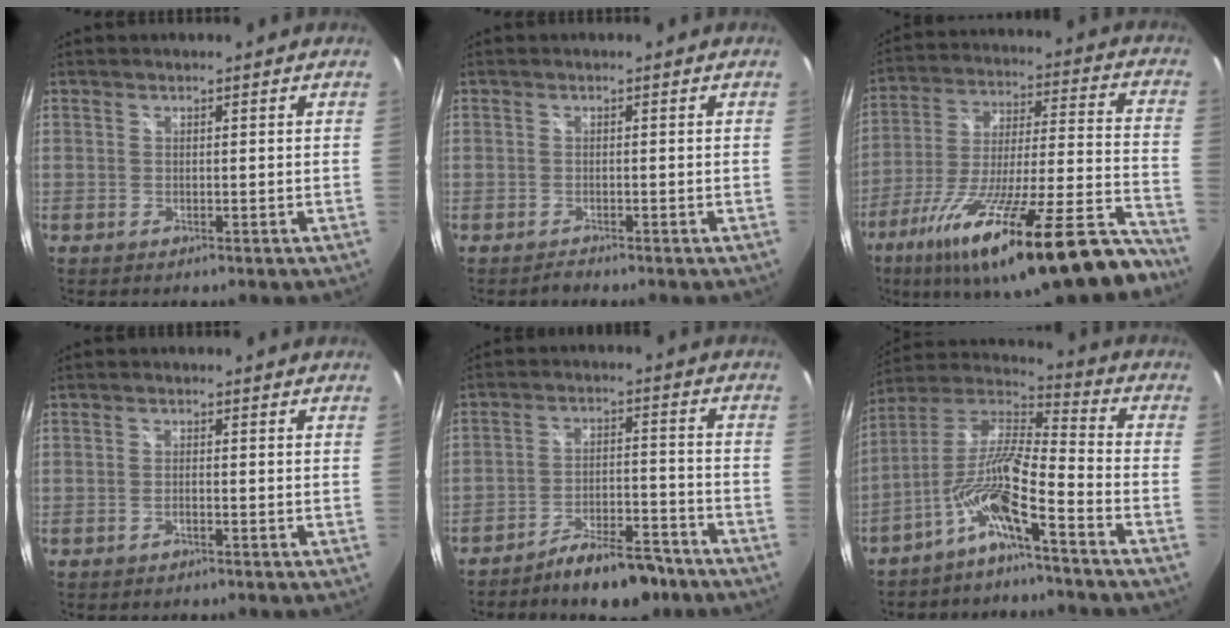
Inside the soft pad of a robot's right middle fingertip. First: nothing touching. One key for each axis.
{"total": 0.8, "fx": -0.8, "fy": 0.0, "fz": 0.1, "tx": -0.001, "ty": -0.005, "tz": -0.018}
{"total": 31.6, "fx": -23.4, "fy": 4.2, "fz": 20.8, "tx": -0.333, "ty": -0.068, "tz": -0.360}
{"total": 1.1, "fx": -0.9, "fy": 0.2, "fz": 0.7, "tx": -0.016, "ty": 0.001, "tz": -0.017}
{"total": 10.0, "fx": -8.1, "fy": 3.2, "fz": 4.9, "tx": -0.088, "ty": 0.016, "tz": -0.120}
{"total": 10.7, "fx": -6.4, "fy": 0.8, "fz": 8.6, "tx": -0.172, "ty": 0.009, "tz": -0.126}